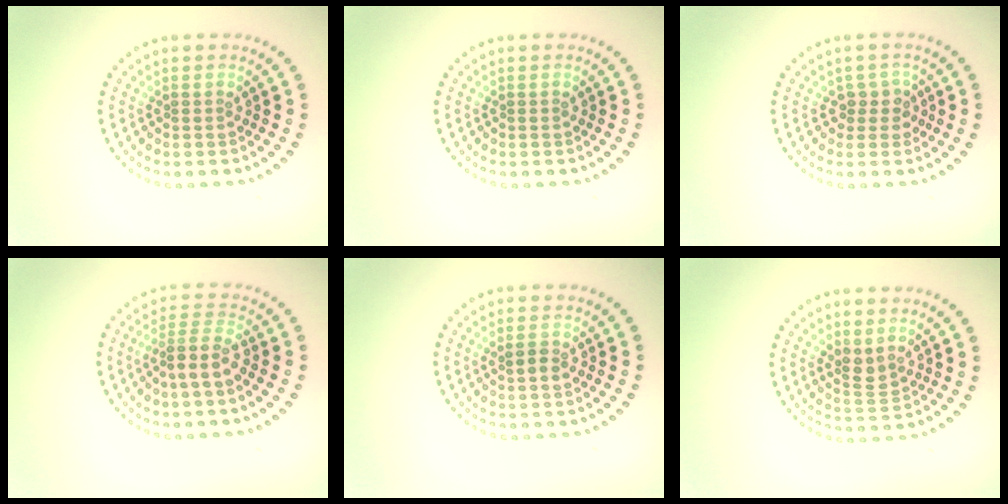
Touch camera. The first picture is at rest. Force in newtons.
{"total": 0.0}
{"total": 1.7, "press": 1.4, "slide": 0.8}
{"total": 2.8, "press": 2.1, "slide": 1.8}
{"total": 1.3, "press": 1.2, "slide": 0.4}
{"total": 1.7, "press": 1.4, "slide": 1.0}